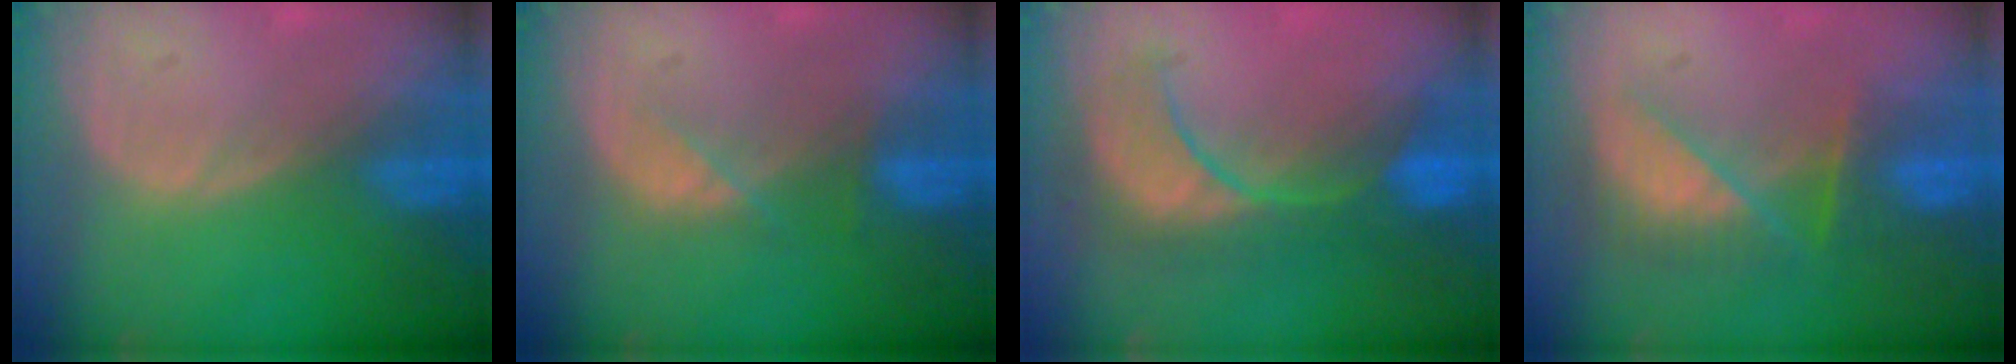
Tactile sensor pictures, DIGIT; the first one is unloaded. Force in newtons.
{"total": 2.4, "press": 2.3, "slide": 0.5}
{"total": 8.8, "press": 8.8, "slide": 0.5}
{"total": 8.1, "press": 7.1, "slide": 4.0}